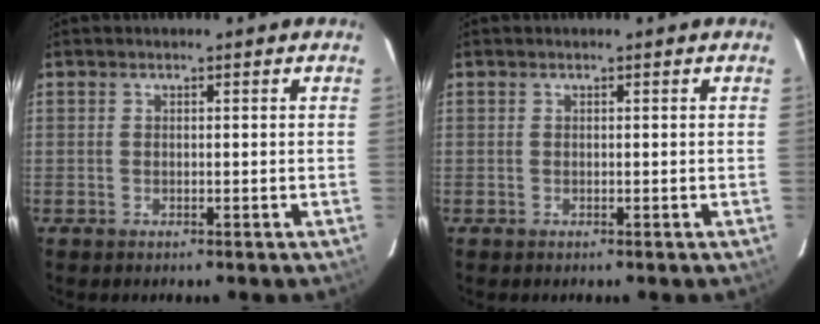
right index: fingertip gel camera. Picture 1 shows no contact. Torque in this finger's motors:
{"motor_torque": [0.00, 0.00, 0.01, 0.01]}